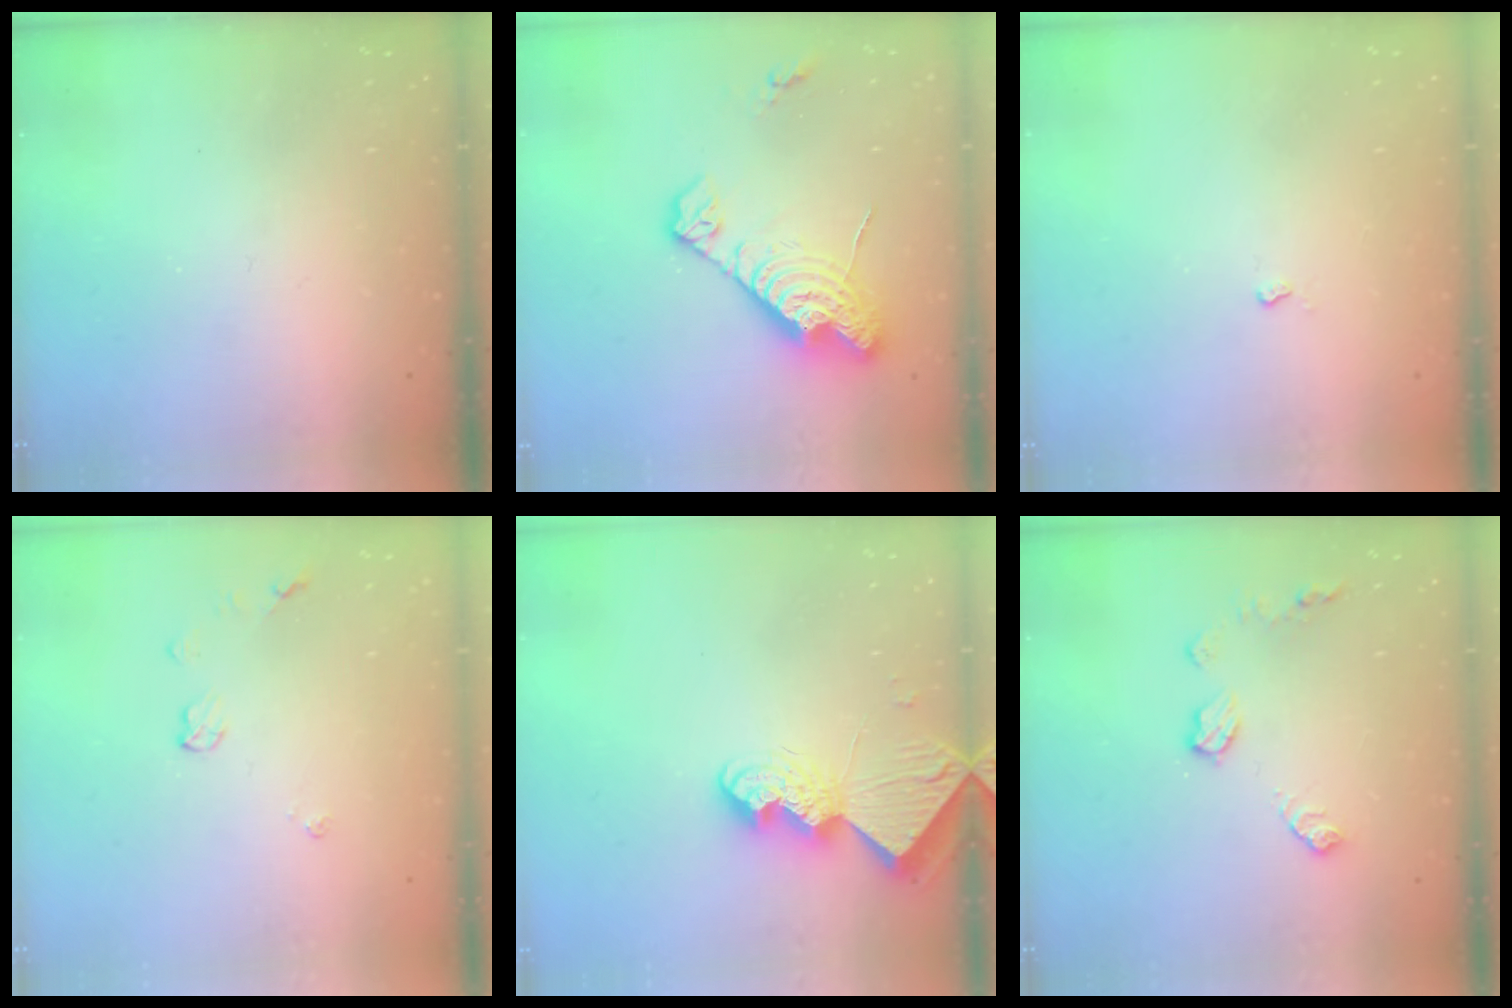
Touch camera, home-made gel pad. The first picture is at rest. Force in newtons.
{"total": 14.2, "press": 14.2, "slide": 1.3}
{"total": 2.4, "press": 2.3, "slide": 0.5}
{"total": 4.6, "press": 4.6, "slide": 0.6}
{"total": 10.0, "press": 9.9, "slide": 0.9}
{"total": 7.9, "press": 7.9, "slide": 0.3}